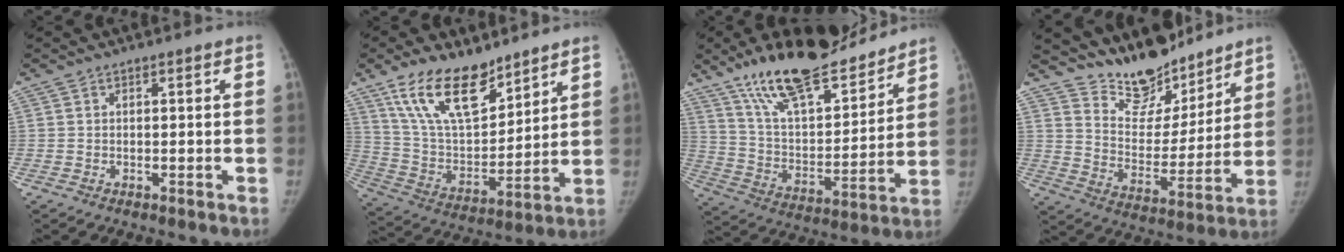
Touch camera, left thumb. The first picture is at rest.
{"total": 17.6, "force": [12.0, 7.9, 10.1], "torque": [-0.137, -0.064, 0.231]}
{"total": 23.0, "force": [18.0, 7.4, 12.3], "torque": [-0.164, -0.084, 0.305]}
{"total": 14.7, "force": [13.0, 5.8, 3.6], "torque": [-0.006, -0.101, 0.227]}